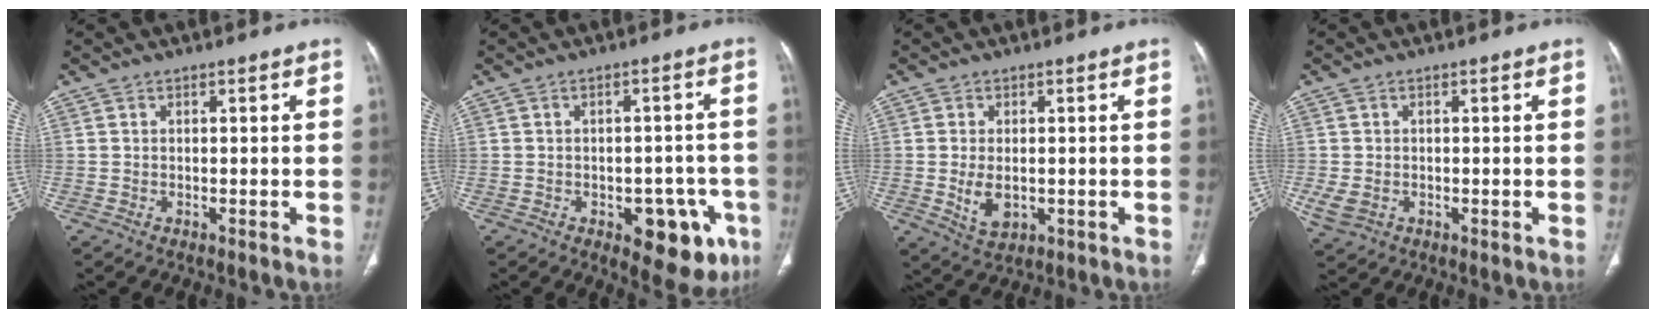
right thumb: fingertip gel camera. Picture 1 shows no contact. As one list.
[{"total": 11.9, "force": [-5.1, 6.2, 8.8], "torque": [-0.064, 0.019, -0.056]}, {"total": 5.2, "force": [-0.6, 3.3, 4.0], "torque": [-0.069, -0.010, -0.001]}, {"total": 3.6, "force": [-0.6, 2.8, 2.2], "torque": [-0.051, -0.002, -0.003]}]